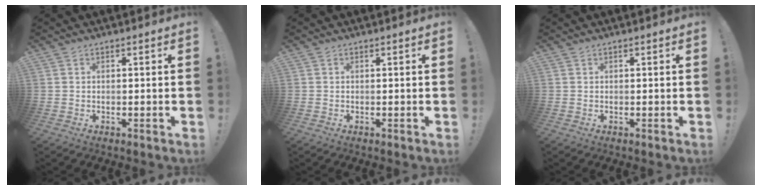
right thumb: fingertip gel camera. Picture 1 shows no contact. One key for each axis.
{"total": 0.0}
{"total": 0.0}